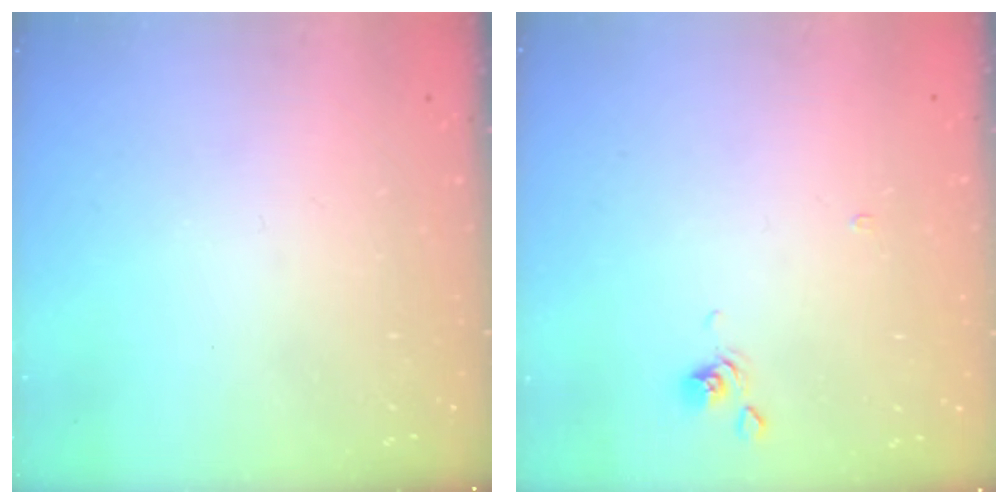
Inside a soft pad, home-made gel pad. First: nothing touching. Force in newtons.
{"total": 2.2, "press": 2.1, "slide": 0.4}